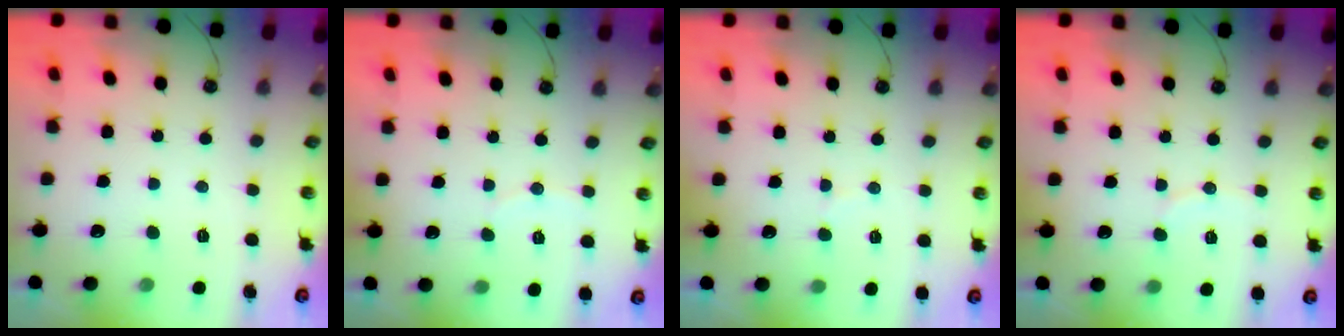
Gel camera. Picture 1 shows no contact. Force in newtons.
{"total": 2.7, "press": 2.7, "slide": 0.3}
{"total": 2.9, "press": 2.7, "slide": 1.1}
{"total": 5.7, "press": 5.7, "slide": 0.6}